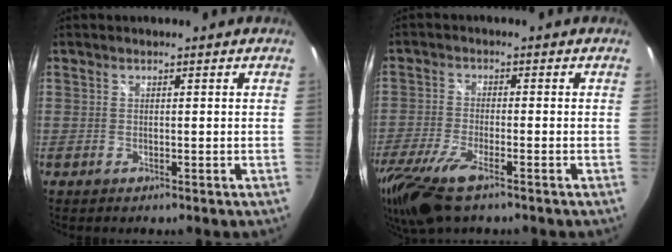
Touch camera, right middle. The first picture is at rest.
{"total": 12.3, "force": [-8.2, 3.6, 8.5], "torque": [-0.197, -0.047, -0.157]}